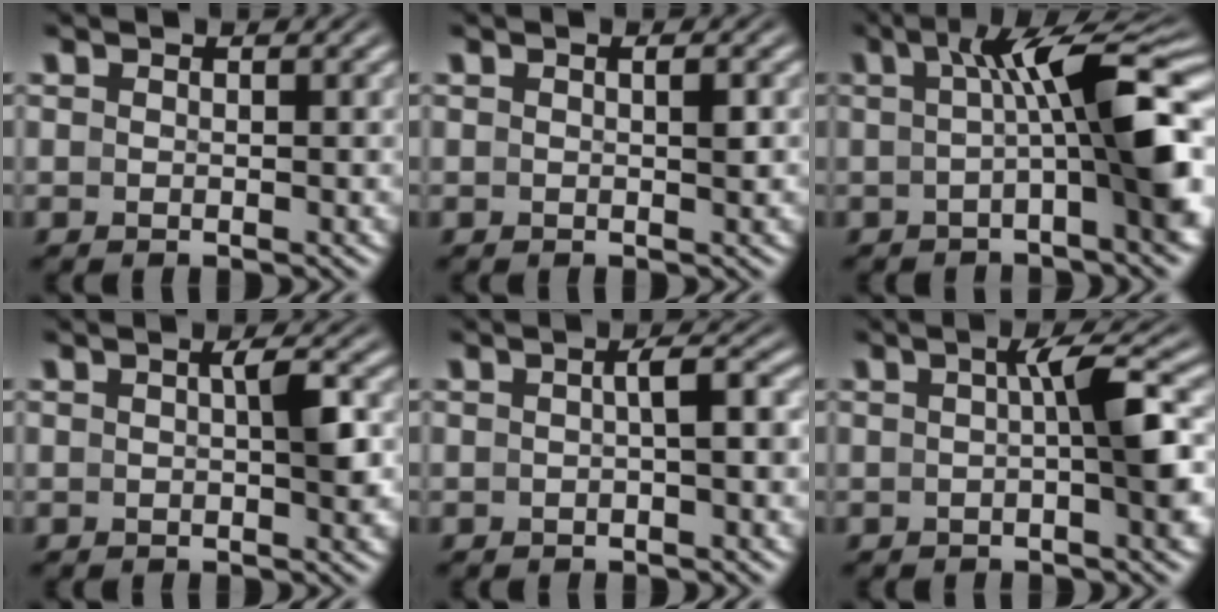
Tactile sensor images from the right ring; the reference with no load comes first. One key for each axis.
{"total": 0.7, "fx": 0.0, "fy": 0.0, "fz": 0.7, "tx": -0.013, "ty": -0.001, "tz": 0.000}
{"total": 8.3, "fx": -0.1, "fy": 1.4, "fz": 8.2, "tx": -0.124, "ty": 0.006, "tz": 0.002}
{"total": 2.1, "fx": -0.1, "fy": 0.2, "fz": 2.1, "tx": -0.027, "ty": 0.002, "tz": -0.002}
{"total": 1.6, "fx": -0.4, "fy": 0.0, "fz": 1.5, "tx": -0.016, "ty": 0.004, "tz": -0.007}
{"total": 4.0, "fx": -0.3, "fy": 0.1, "fz": 4.0, "tx": -0.058, "ty": 0.007, "tz": -0.004}